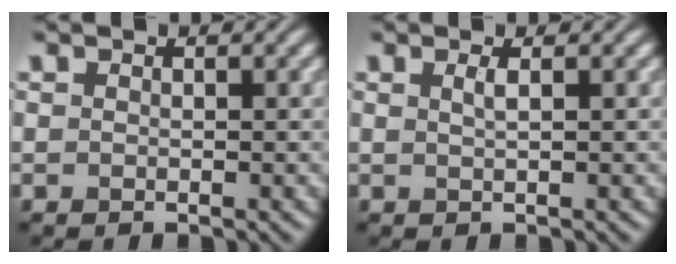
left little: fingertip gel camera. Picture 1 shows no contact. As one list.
[{"total": 1.2, "force": [0.4, 0.4, 1.1], "torque": [-0.014, 0.003, 0.005]}]